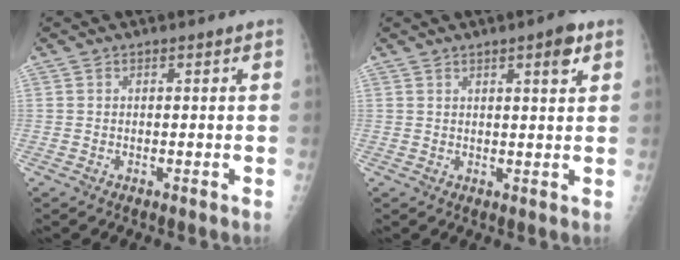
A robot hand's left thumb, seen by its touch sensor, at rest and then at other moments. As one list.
[{"total": 4.0, "force": [2.3, 0.8, 3.2], "torque": [-0.042, -0.011, 0.030]}]